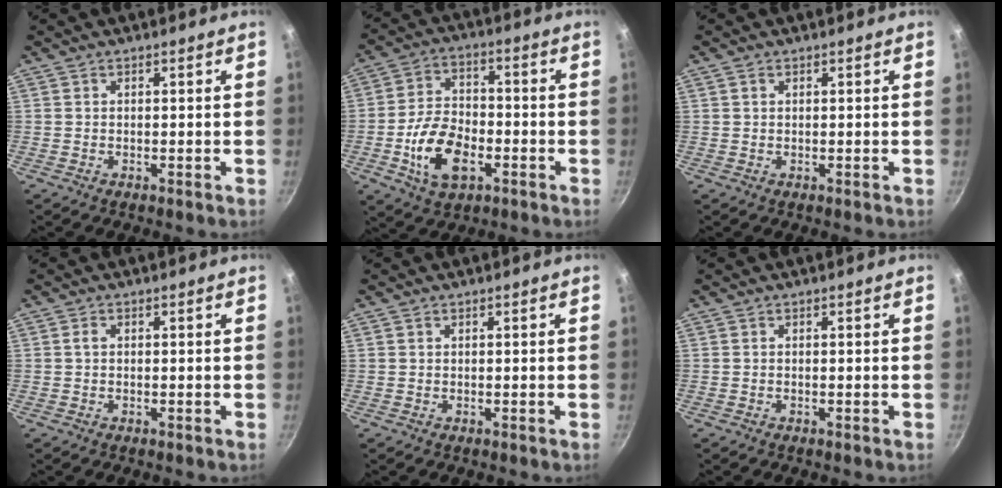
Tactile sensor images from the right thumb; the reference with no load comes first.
{"total": 12.8, "force": [-4.1, 7.7, 9.3], "torque": [-0.157, 0.025, -0.075]}
{"total": 0.9, "force": [0.4, 0.6, 0.4], "torque": [-0.007, 0.001, 0.007]}
{"total": 1.0, "force": [0.2, 0.8, 0.7], "torque": [-0.009, 0.004, 0.002]}
{"total": 0.0}
{"total": 0.0}